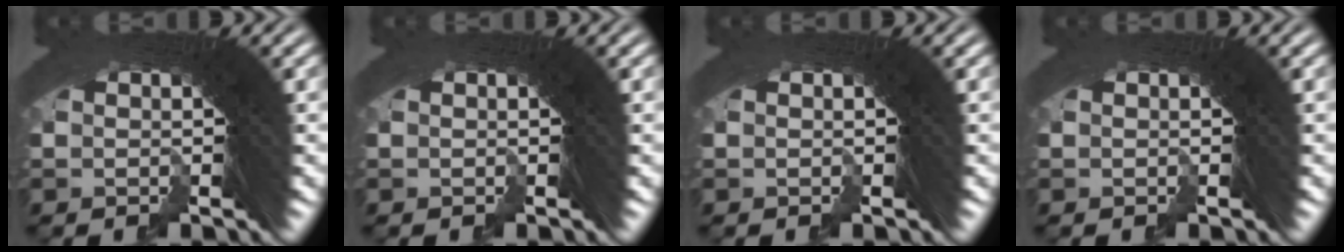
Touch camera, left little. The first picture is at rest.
{"total": 0.0}
{"total": 0.0}
{"total": 0.0}